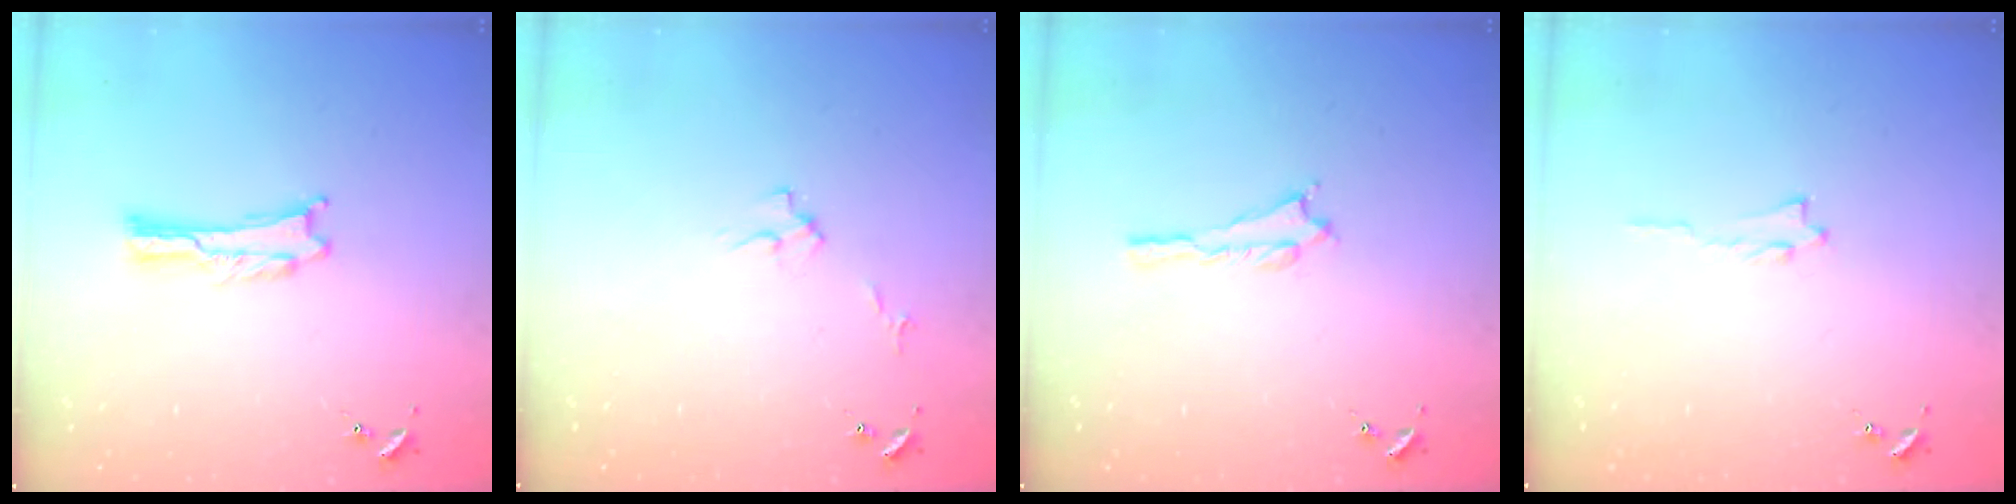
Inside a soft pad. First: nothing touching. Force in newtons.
{"total": 3.1, "press": 3.0, "slide": 0.4}
{"total": 0.6, "press": 0.6, "slide": 0.2}
{"total": 0.6, "press": 0.6, "slide": 0.1}